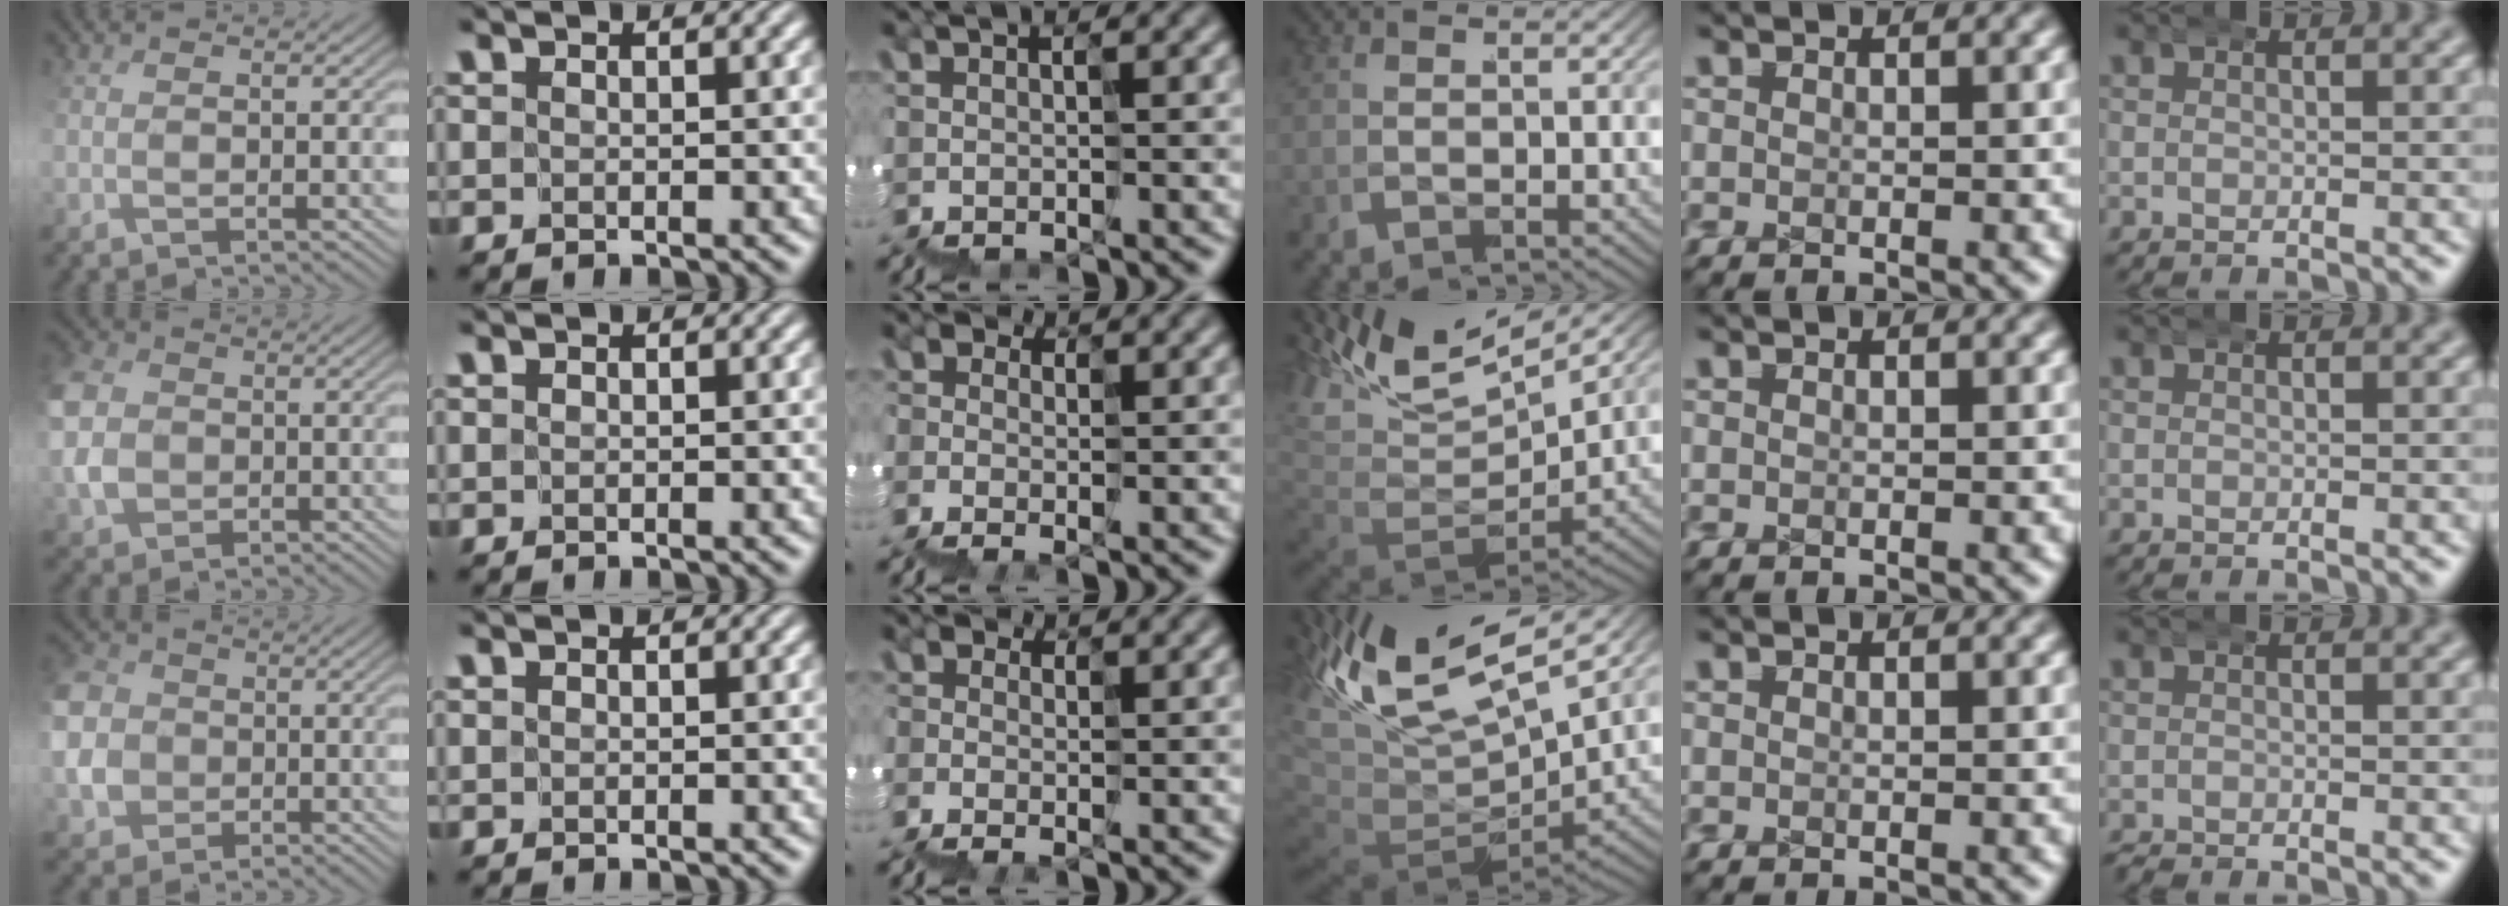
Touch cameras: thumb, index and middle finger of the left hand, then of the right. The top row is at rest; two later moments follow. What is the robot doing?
{"motion": "wrap", "object": "ethernet cable"}